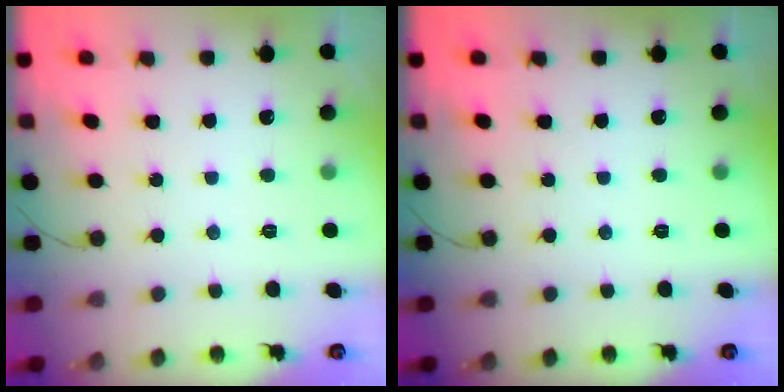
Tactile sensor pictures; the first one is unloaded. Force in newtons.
{"total": 0.0}